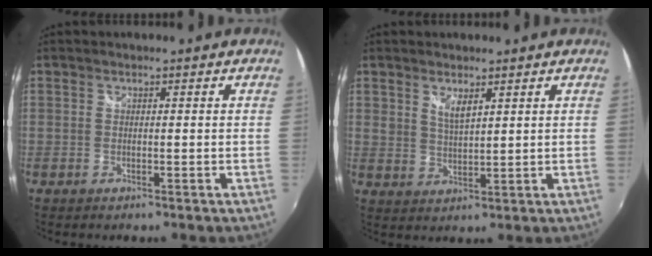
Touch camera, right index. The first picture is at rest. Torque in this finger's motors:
{"motor_torque": [0.08, 0.15, 0.00, 0.03]}